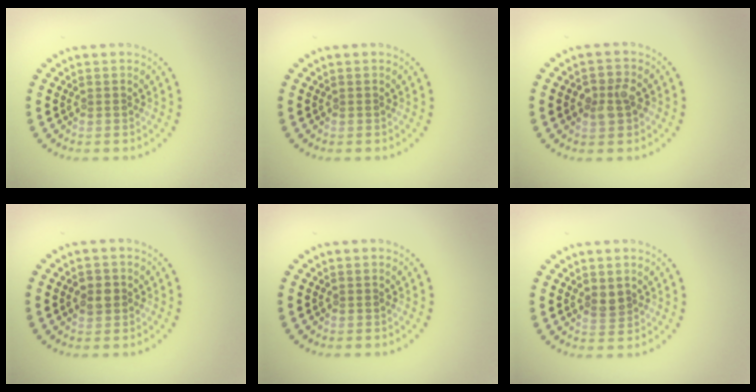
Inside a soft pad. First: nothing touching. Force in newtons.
{"total": 0.0}
{"total": 2.4, "press": 2.4, "slide": 0.1}
{"total": 1.7, "press": 1.7, "slide": 0.3}
{"total": 0.0}
{"total": 1.3, "press": 1.2, "slide": 0.5}